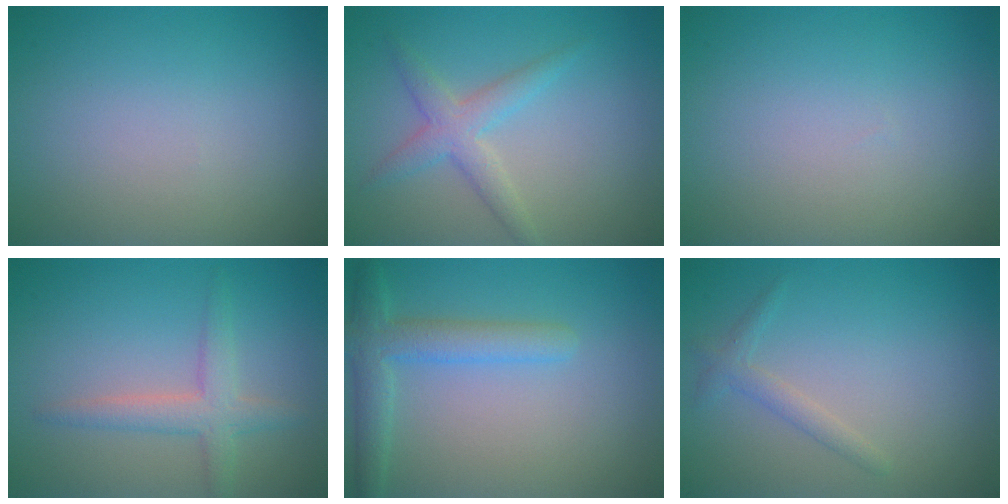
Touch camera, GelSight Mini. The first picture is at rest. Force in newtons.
{"total": 2.8, "press": 2.8, "slide": 0.0}
{"total": 0.0}
{"total": 2.9, "press": 2.9, "slide": 0.2}
{"total": 3.6, "press": 3.6, "slide": 0.4}
{"total": 1.5, "press": 1.4, "slide": 0.1}